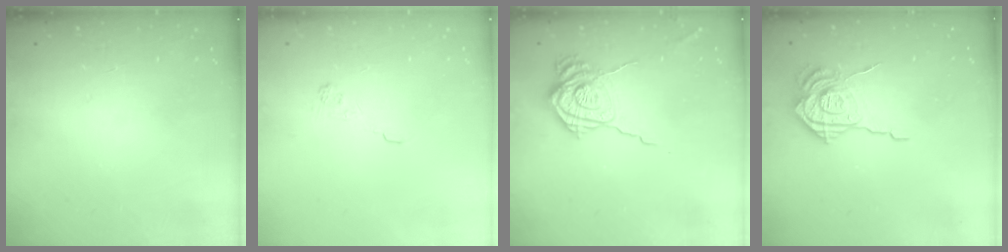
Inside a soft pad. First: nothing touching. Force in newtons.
{"total": 2.3, "press": 1.8, "slide": 1.3}
{"total": 16.3, "press": 16.3, "slide": 1.1}
{"total": 16.2, "press": 16.1, "slide": 1.7}